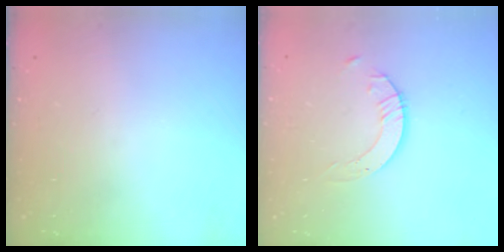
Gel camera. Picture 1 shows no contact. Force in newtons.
{"total": 2.7, "press": 2.7, "slide": 0.2}